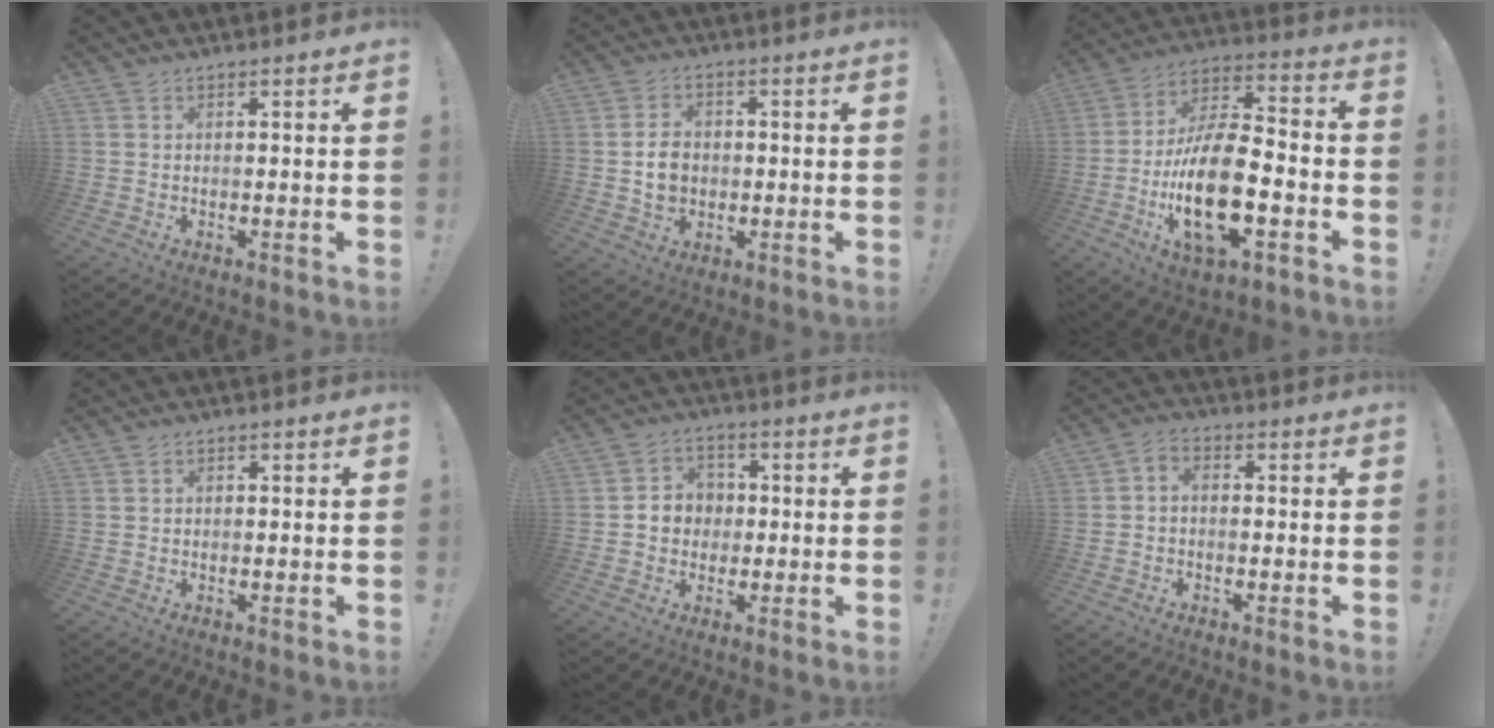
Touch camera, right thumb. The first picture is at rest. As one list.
[{"total": 6.9, "force": [-0.3, 5.7, 3.9], "torque": [-0.048, 0.007, -0.004]}, {"total": 20.8, "force": [-6.0, 9.2, 17.7], "torque": [-0.341, 0.025, -0.100]}, {"total": 0.8, "force": [-0.2, 0.7, 0.3], "torque": [-0.009, 0.007, -0.002]}, {"total": 6.9, "force": [-0.3, 6.5, 2.3], "torque": [-0.036, 0.009, -0.001]}, {"total": 2.8, "force": [-1.4, 1.7, 1.7], "torque": [-0.039, 0.010, -0.026]}]